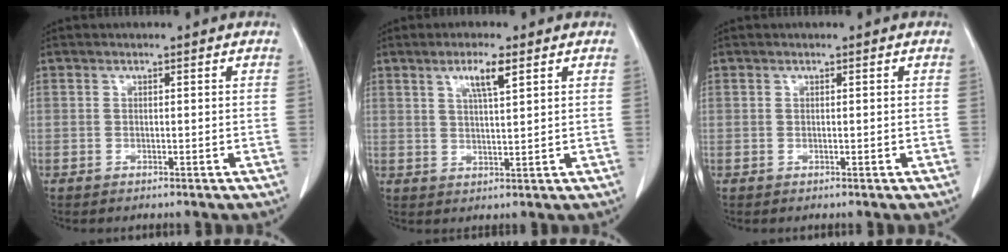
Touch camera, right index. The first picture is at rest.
{"total": 5.0, "force": [2.7, 0.8, 4.2], "torque": [-0.078, 0.001, 0.049]}
{"total": 0.0}